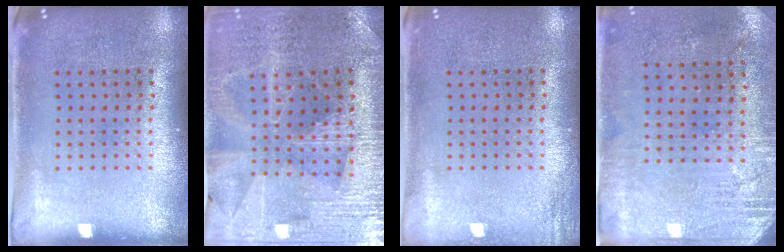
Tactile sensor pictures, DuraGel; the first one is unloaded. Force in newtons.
{"total": 3.0, "press": 2.9, "slide": 0.4}
{"total": 1.2, "press": 1.2, "slide": 0.1}
{"total": 2.8, "press": 2.4, "slide": 1.5}